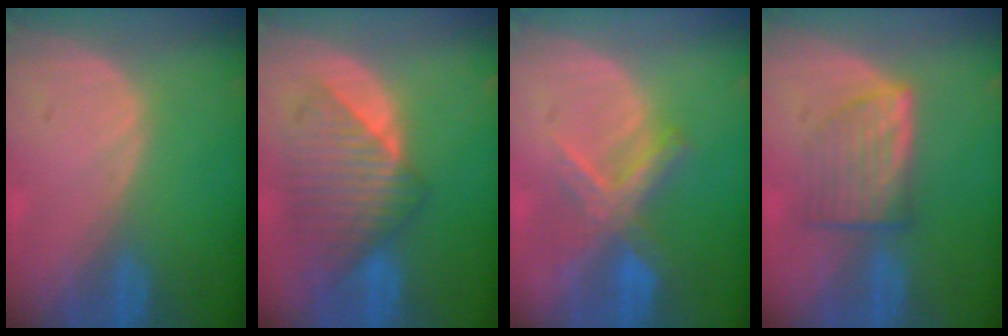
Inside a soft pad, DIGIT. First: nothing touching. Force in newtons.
{"total": 8.6, "press": 8.1, "slide": 2.7}
{"total": 6.7, "press": 6.1, "slide": 2.9}
{"total": 6.2, "press": 6.0, "slide": 1.8}